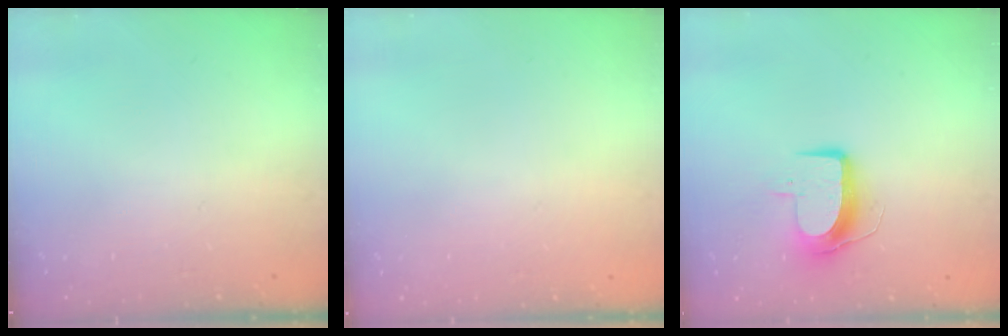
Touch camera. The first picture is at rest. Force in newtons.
{"total": 0.0}
{"total": 9.5, "press": 9.5, "slide": 0.5}